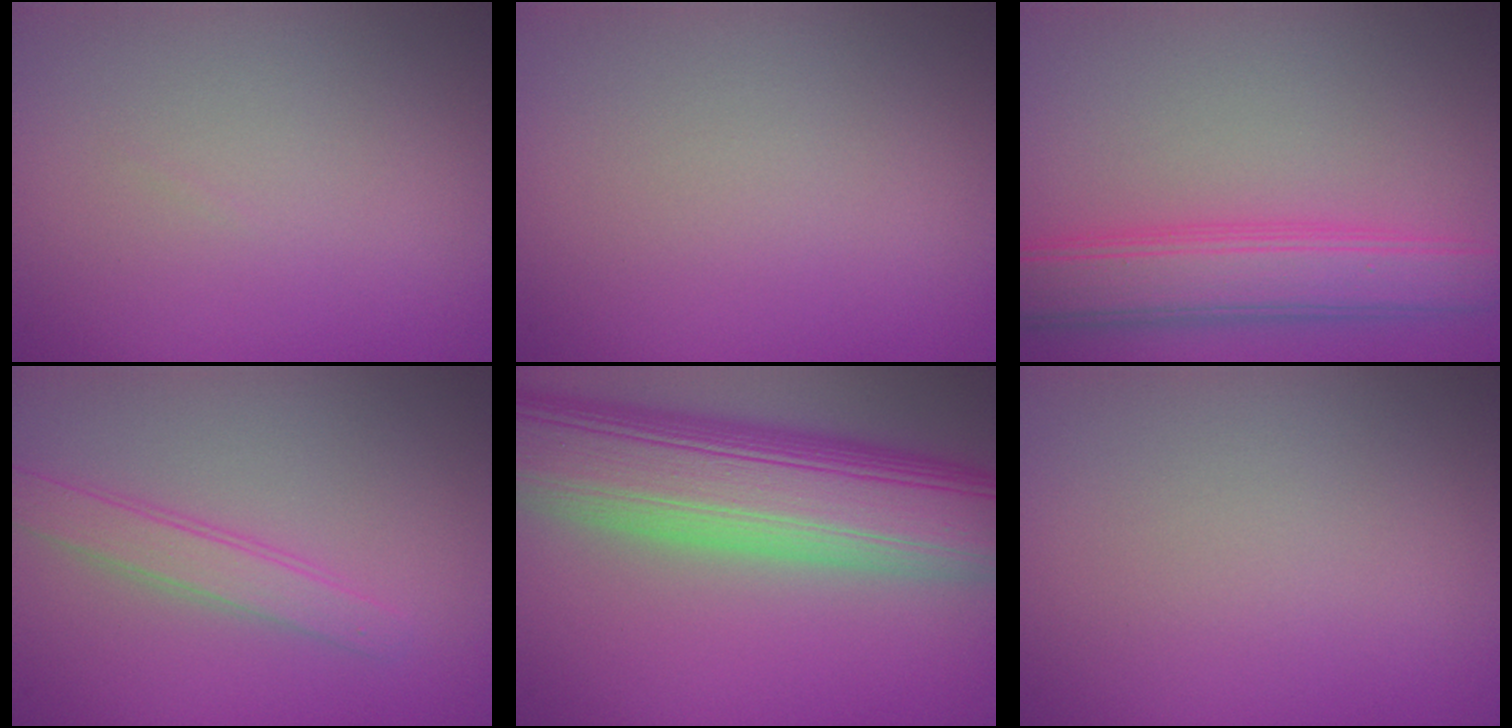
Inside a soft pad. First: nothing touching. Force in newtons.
{"total": 0.0}
{"total": 5.6, "press": 5.6, "slide": 0.2}
{"total": 2.4, "press": 2.4, "slide": 0.1}
{"total": 13.7, "press": 13.7, "slide": 0.7}
{"total": 0.0}